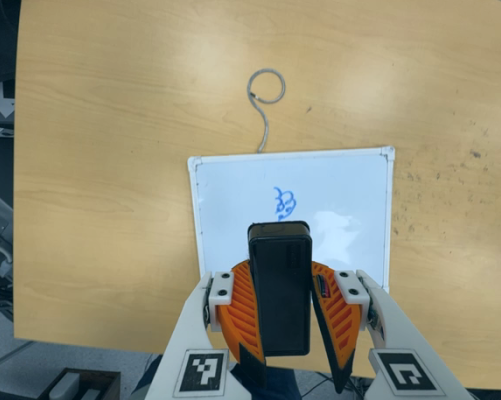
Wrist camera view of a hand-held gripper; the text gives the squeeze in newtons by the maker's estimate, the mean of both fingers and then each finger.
{"total": 11.2, "left": 9.9, "right": 12.4}